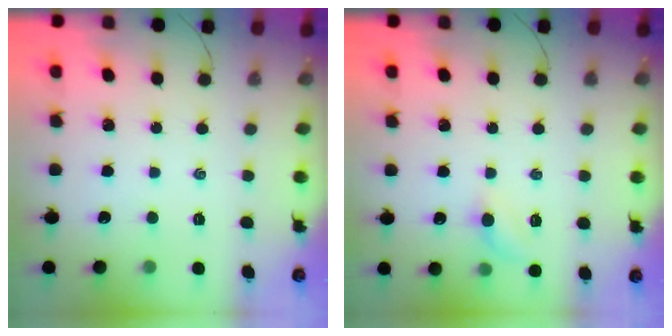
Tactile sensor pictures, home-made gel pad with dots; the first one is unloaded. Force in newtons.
{"total": 4.5, "press": 4.3, "slide": 1.1}